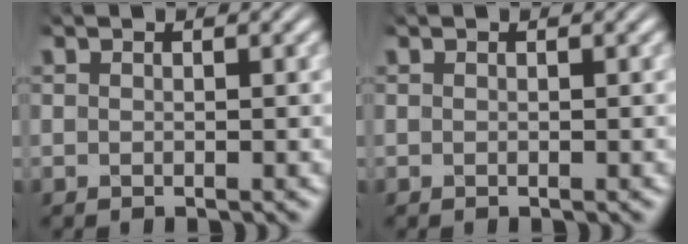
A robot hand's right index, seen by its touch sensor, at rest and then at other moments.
{"total": 0.0}